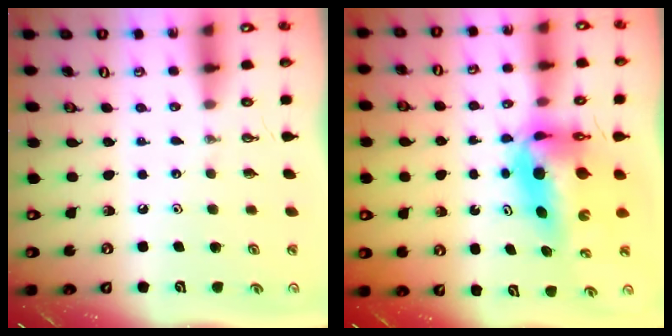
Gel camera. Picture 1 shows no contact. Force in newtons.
{"total": 9.7, "press": 8.3, "slide": 4.9}